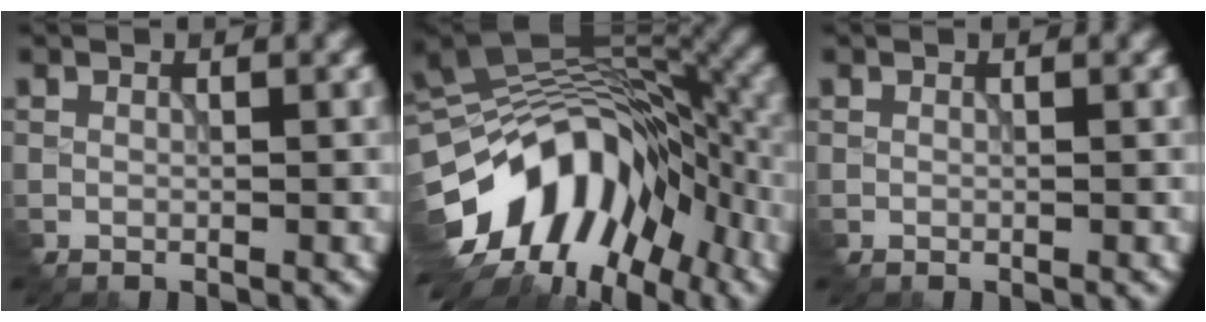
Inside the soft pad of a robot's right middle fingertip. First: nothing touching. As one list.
[{"total": 14.0, "force": [-6.2, 8.1, 9.5], "torque": [-0.165, 0.011, -0.101]}, {"total": 0.0}]